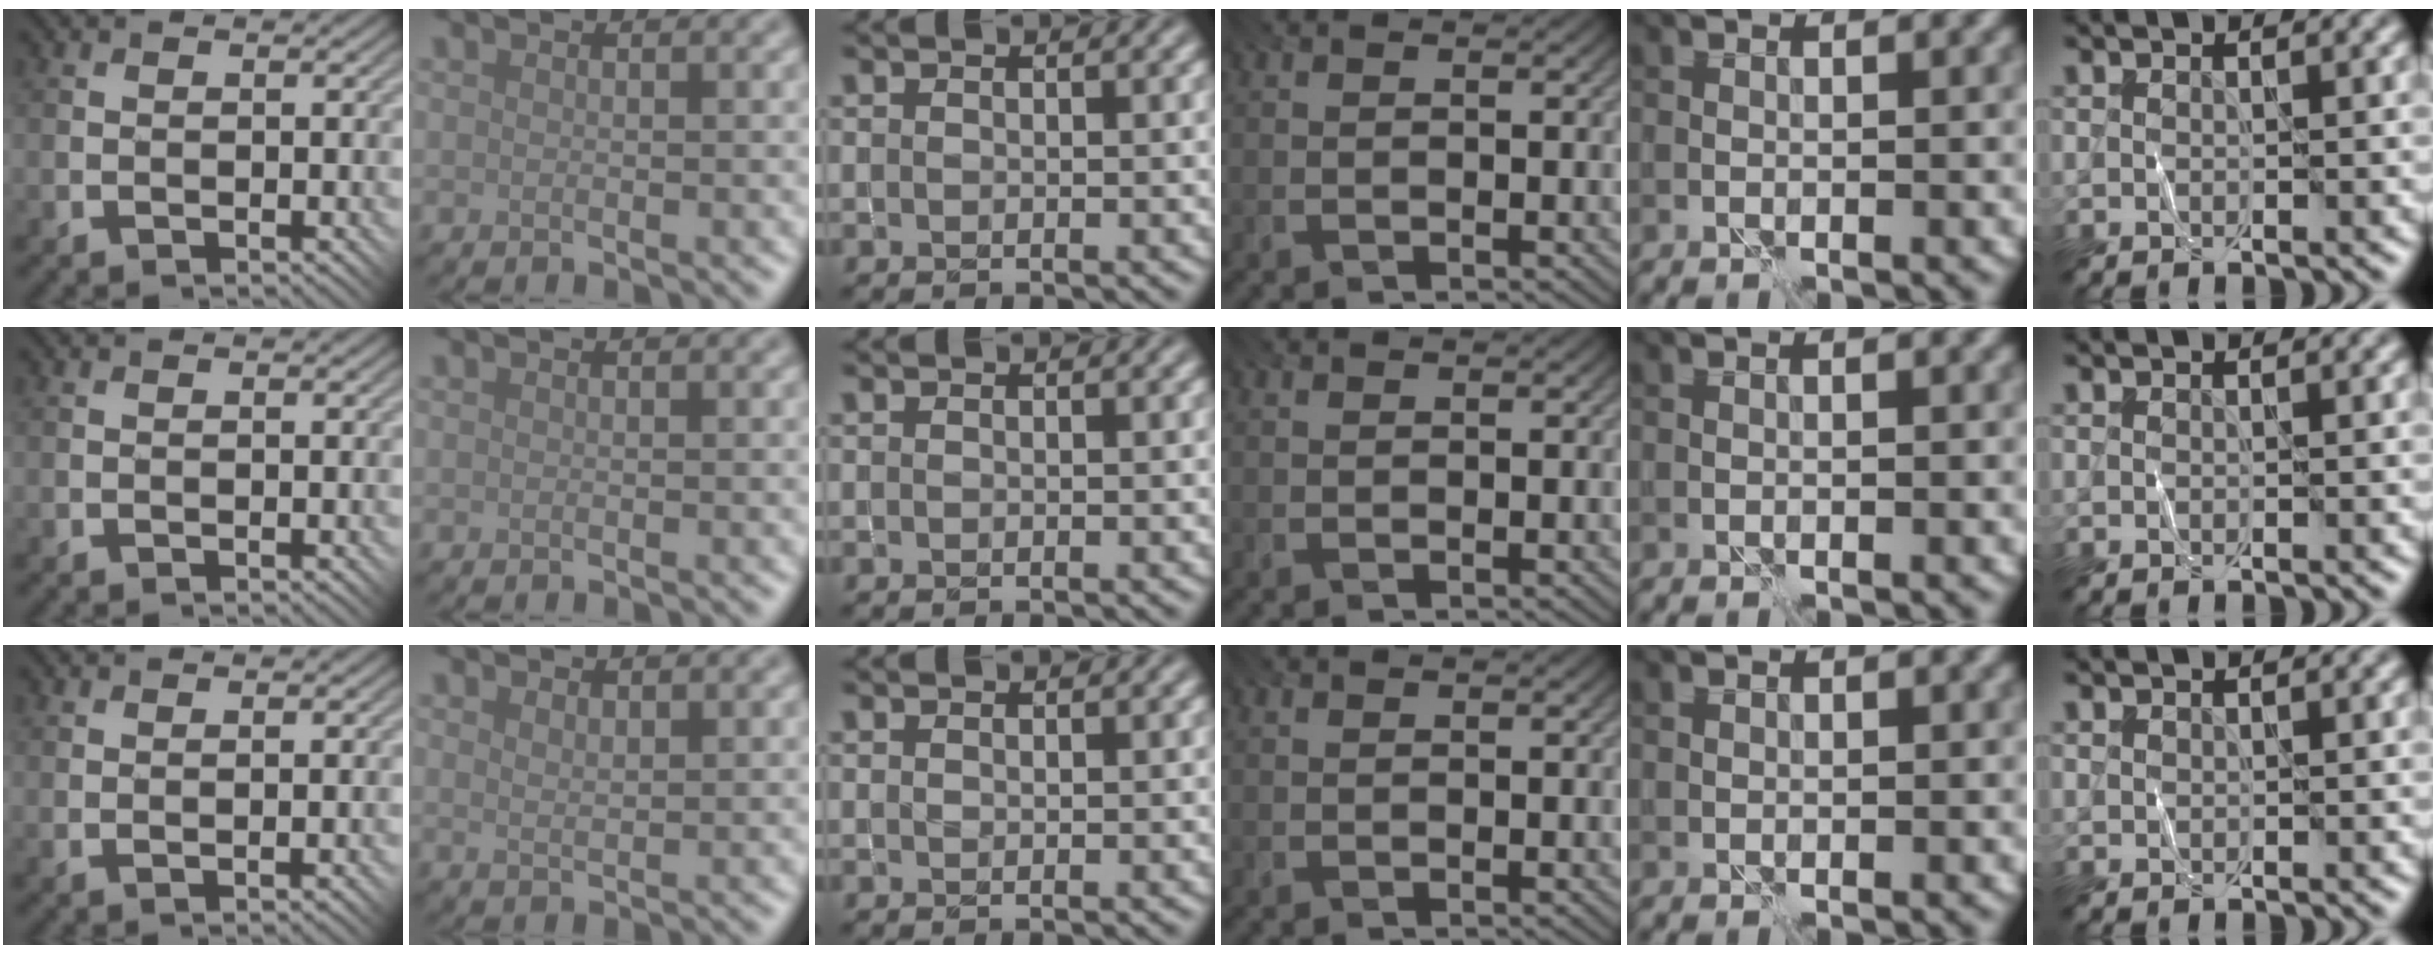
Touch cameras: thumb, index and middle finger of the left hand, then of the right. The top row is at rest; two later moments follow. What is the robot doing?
{"motion": "fold", "object": "shorts"}